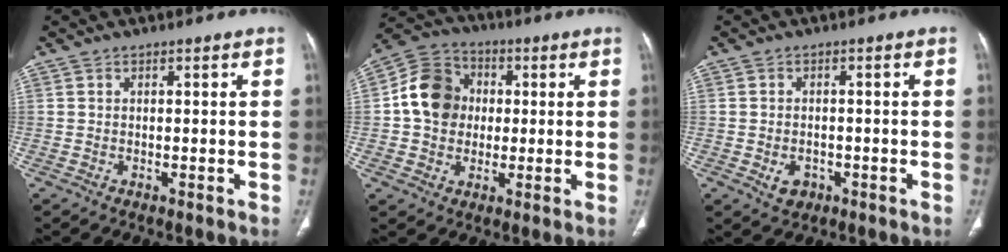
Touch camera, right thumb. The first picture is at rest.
{"total": 11.6, "force": [0.7, 10.0, 5.9], "torque": [-0.084, 0.020, 0.003]}
{"total": 3.3, "force": [-1.3, 2.5, 1.8], "torque": [-0.021, 0.007, -0.012]}